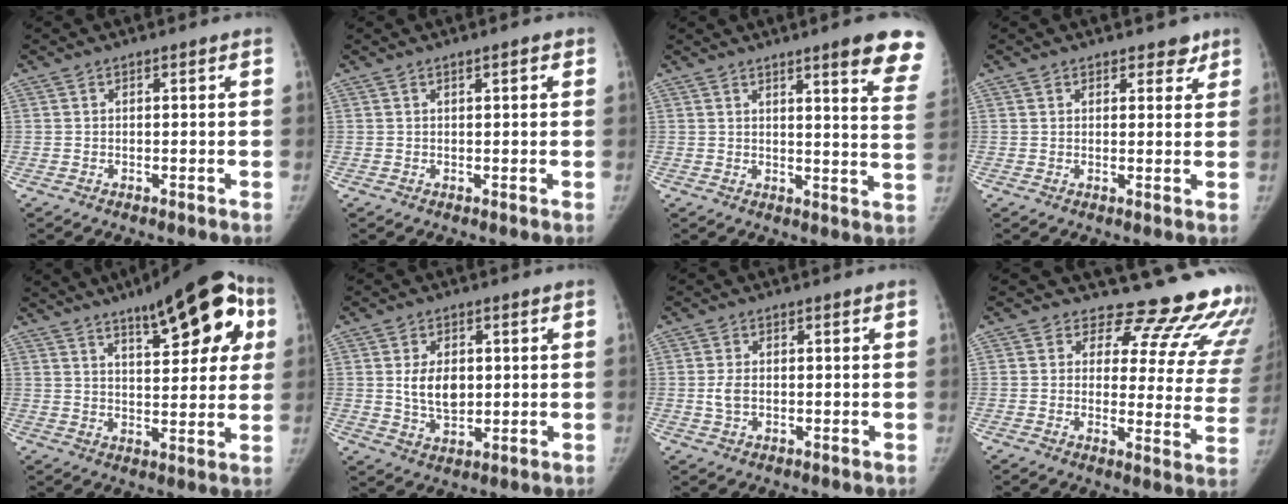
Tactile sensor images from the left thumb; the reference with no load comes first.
{"total": 1.5, "force": [0.8, 0.4, 1.2], "torque": [-0.012, 0.001, 0.010]}
{"total": 13.4, "force": [9.4, 1.4, 9.4], "torque": [-0.084, -0.048, 0.102]}
{"total": 3.4, "force": [2.6, 2.1, 0.7], "torque": [0.026, -0.012, 0.031]}
{"total": 18.9, "force": [8.7, 6.8, 15.3], "torque": [-0.167, -0.008, 0.118]}
{"total": 7.3, "force": [1.0, 4.8, 5.3], "torque": [-0.072, -0.011, 0.027]}
{"total": 2.9, "force": [0.0, 1.9, 2.1], "torque": [-0.042, 0.001, 0.002]}
{"total": 19.8, "force": [16.8, 7.7, 6.9], "torque": [-0.036, -0.133, 0.179]}